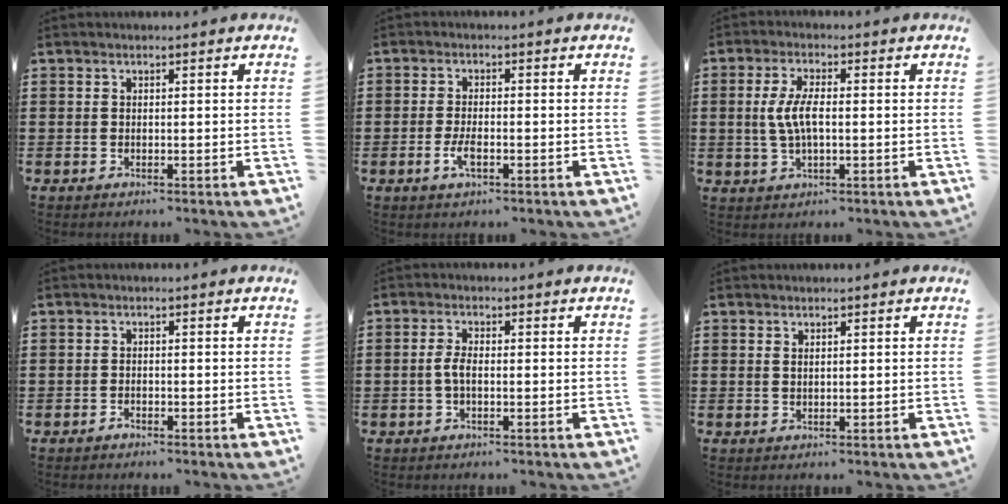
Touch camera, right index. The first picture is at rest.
{"total": 3.2, "force": [-1.3, 1.0, 2.8], "torque": [-0.062, -0.006, -0.026]}
{"total": 5.4, "force": [0.1, 2.0, 5.1], "torque": [-0.117, -0.003, -0.008]}
{"total": 0.9, "force": [-0.8, 0.2, 0.2], "torque": [-0.006, -0.002, -0.016]}
{"total": 2.6, "force": [-0.5, 0.9, 2.4], "torque": [-0.059, -0.003, -0.015]}
{"total": 0.6, "force": [0.4, 0.2, 0.4], "torque": [-0.009, 0.002, 0.008]}